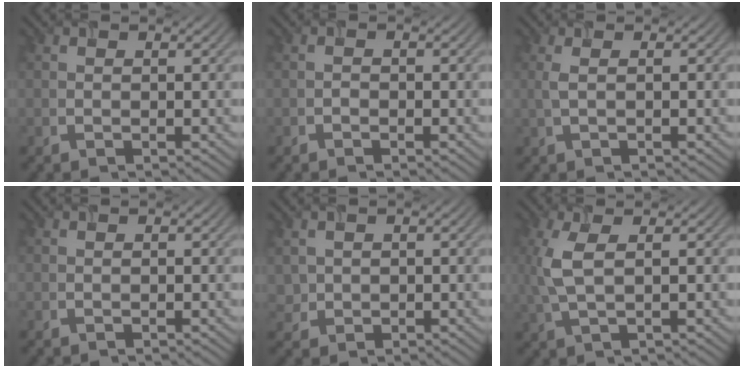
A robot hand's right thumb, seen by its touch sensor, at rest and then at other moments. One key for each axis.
{"total": 0.6, "fx": -0.5, "fy": 0.3, "fz": 0.1, "tx": -0.001, "ty": -0.001, "tz": -0.010}
{"total": 1.4, "fx": 0.2, "fy": 0.3, "fz": 1.4, "tx": -0.035, "ty": 0.005, "tz": 0.004}
{"total": 0.0}
{"total": 1.8, "fx": 0.4, "fy": 1.7, "fz": 0.3, "tx": -0.012, "ty": -0.008, "tz": 0.010}
{"total": 5.1, "fx": 0.9, "fy": 1.8, "fz": 4.6, "tx": -0.125, "ty": 0.003, "tz": 0.017}